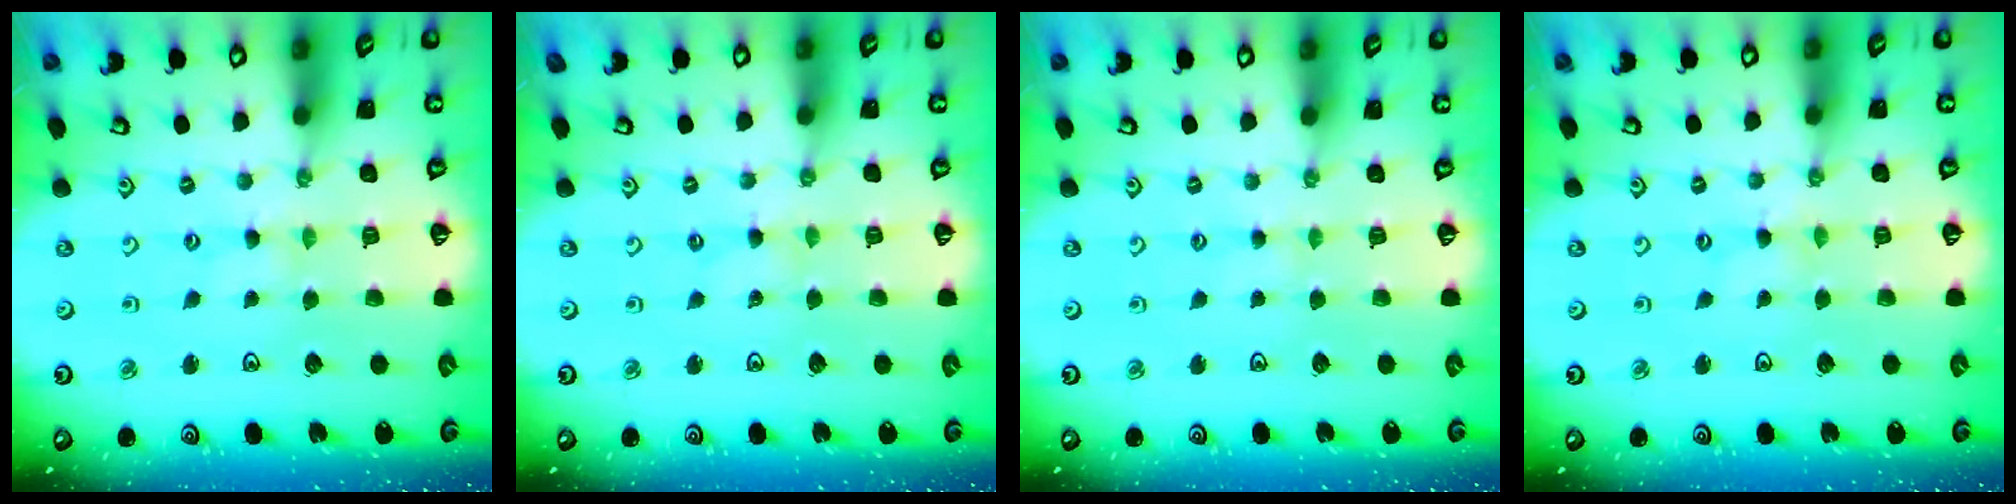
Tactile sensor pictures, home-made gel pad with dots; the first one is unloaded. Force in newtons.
{"total": 0.6, "press": 0.6, "slide": 0.2}
{"total": 1.7, "press": 1.7, "slide": 0.3}
{"total": 0.0}